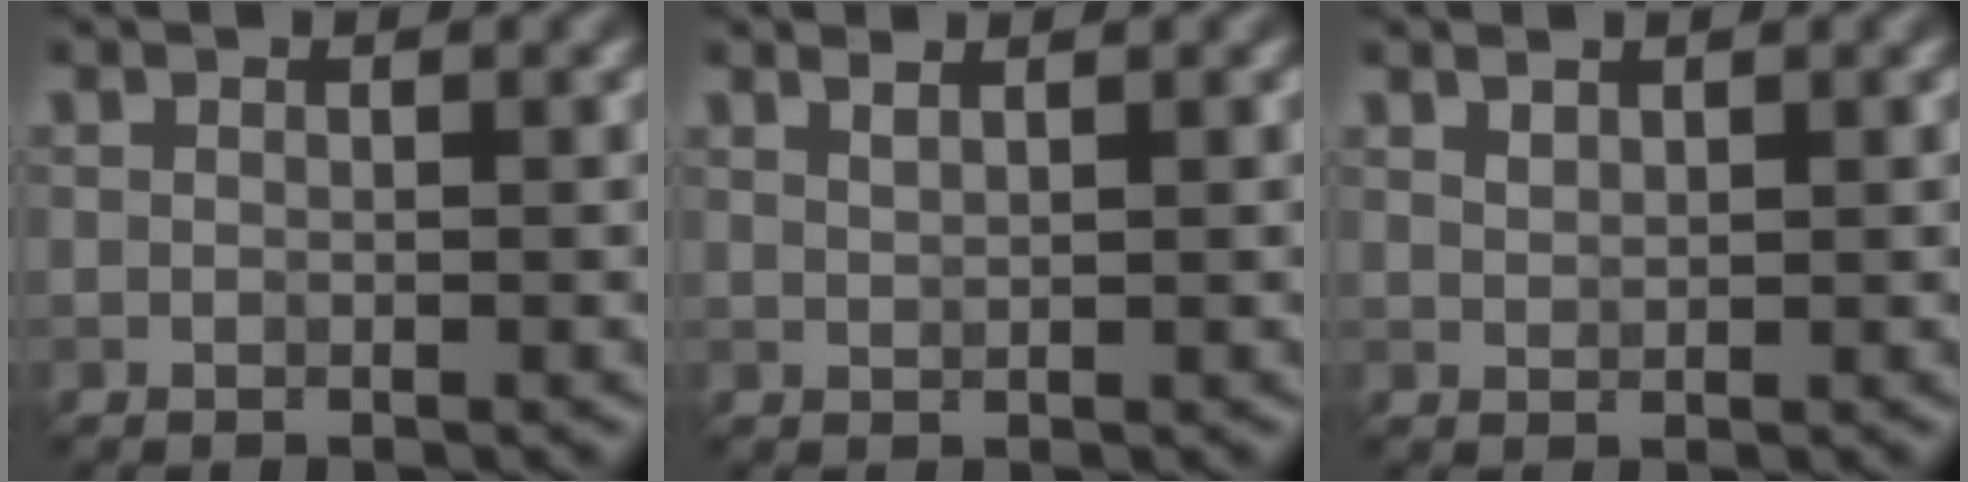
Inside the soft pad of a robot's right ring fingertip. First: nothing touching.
{"total": 1.5, "force": [1.2, 0.5, 0.9], "torque": [-0.003, 0.000, 0.009]}
{"total": 0.9, "force": [0.7, 0.3, 0.3], "torque": [-0.010, 0.001, 0.018]}